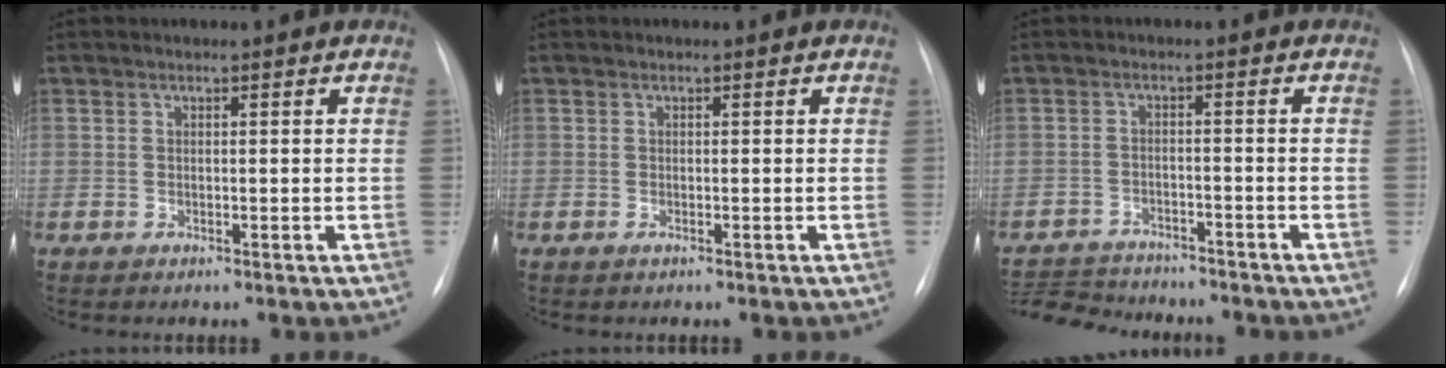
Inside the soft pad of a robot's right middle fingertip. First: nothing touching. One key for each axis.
{"total": 0.0}
{"total": 11.0, "fx": -10.3, "fy": 2.8, "fz": 2.8, "tx": -0.058, "ty": 0.003, "tz": -0.150}